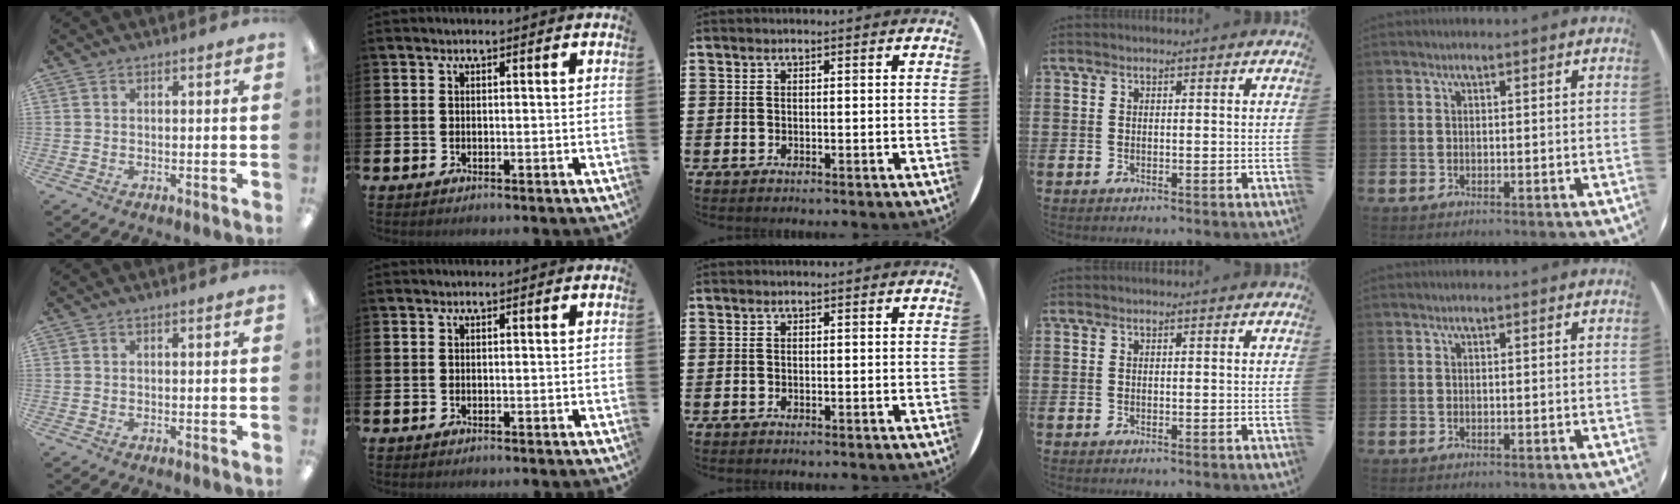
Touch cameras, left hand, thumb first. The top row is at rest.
{}